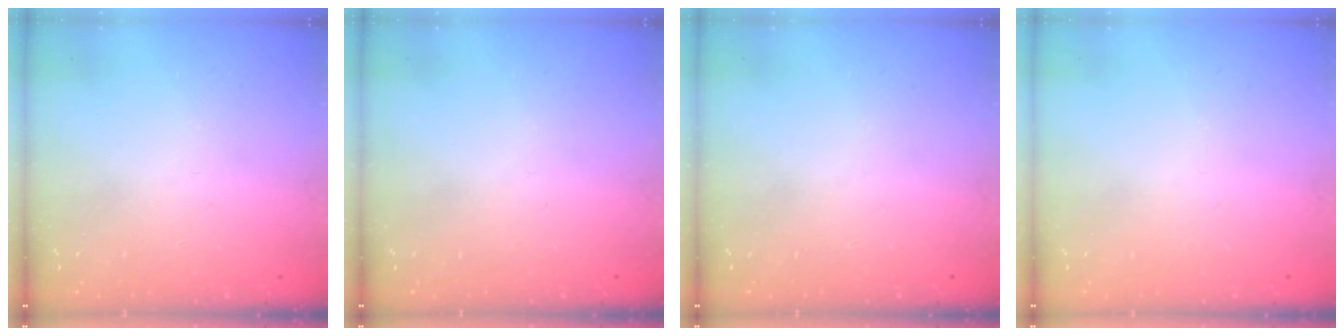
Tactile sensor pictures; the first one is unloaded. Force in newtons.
{"total": 0.0}
{"total": 0.0}
{"total": 0.0}